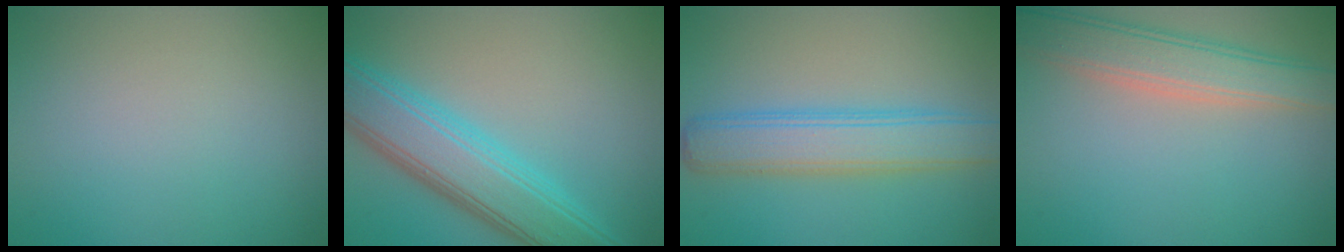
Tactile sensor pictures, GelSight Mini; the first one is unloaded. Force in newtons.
{"total": 7.5, "press": 7.5, "slide": 0.2}
{"total": 5.2, "press": 5.2, "slide": 0.1}
{"total": 5.1, "press": 5.1, "slide": 0.3}